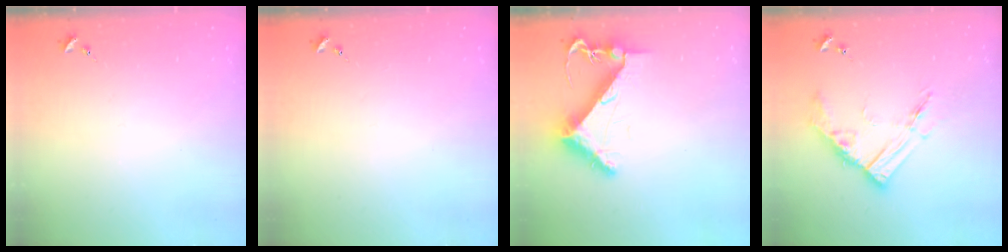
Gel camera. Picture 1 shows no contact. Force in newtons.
{"total": 0.0}
{"total": 8.3, "press": 8.2, "slide": 1.0}
{"total": 12.4, "press": 12.4, "slide": 0.9}